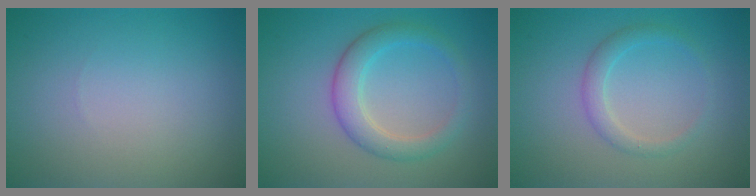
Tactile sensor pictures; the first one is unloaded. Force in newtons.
{"total": 3.5, "press": 3.5, "slide": 0.1}
{"total": 1.9, "press": 1.9, "slide": 0.2}